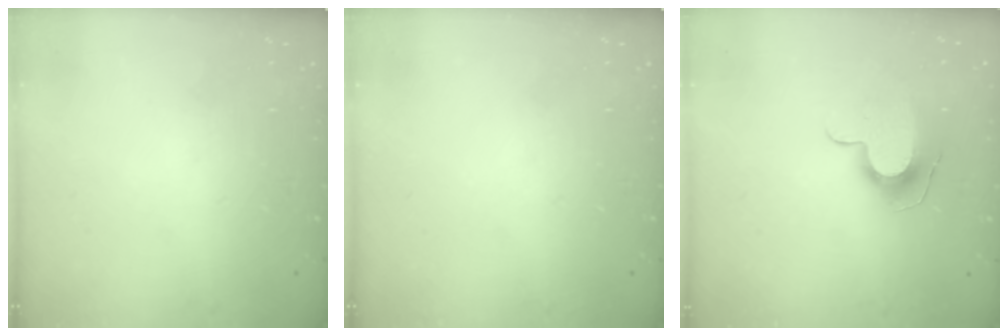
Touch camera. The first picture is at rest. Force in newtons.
{"total": 0.0}
{"total": 9.3, "press": 9.3, "slide": 0.3}